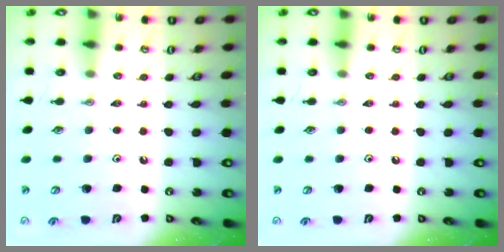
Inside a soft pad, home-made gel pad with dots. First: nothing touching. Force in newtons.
{"total": 0.0}